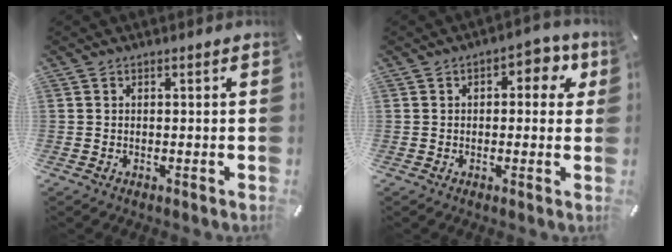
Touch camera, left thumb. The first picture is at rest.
{"total": 5.8, "force": [1.4, 3.5, 4.5], "torque": [-0.043, -0.003, 0.011]}